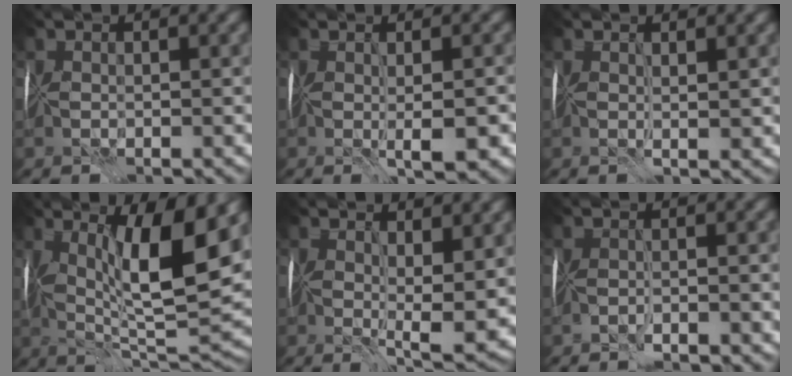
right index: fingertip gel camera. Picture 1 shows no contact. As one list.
[{"total": 4.0, "force": [-0.4, 0.8, 3.9], "torque": [-0.056, -0.002, -0.002]}, {"total": 1.7, "force": [0.6, 0.2, 1.6], "torque": [-0.024, -0.001, 0.008]}, {"total": 11.1, "force": [2.4, 2.9, 10.4], "torque": [-0.172, -0.003, 0.045]}, {"total": 5.5, "force": [1.0, 1.6, 5.2], "torque": [-0.089, -0.016, 0.021]}, {"total": 1.7, "force": [-1.6, 0.0, 0.6], "torque": [-0.007, -0.006, -0.032]}]